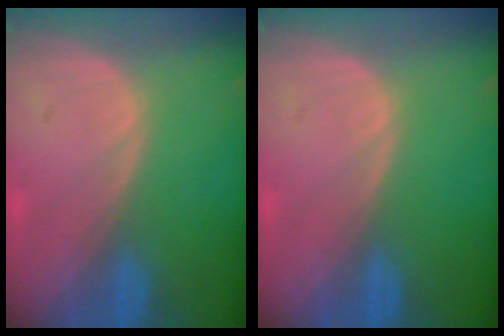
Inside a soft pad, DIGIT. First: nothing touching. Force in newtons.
{"total": 0.0}